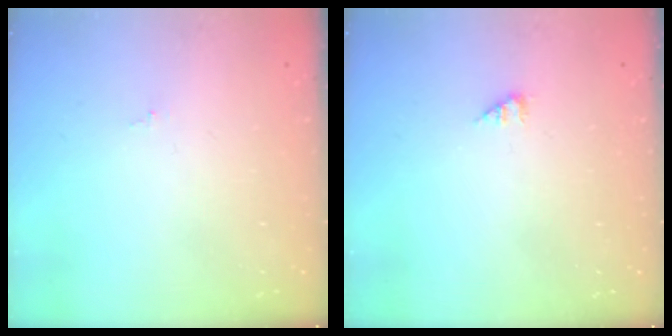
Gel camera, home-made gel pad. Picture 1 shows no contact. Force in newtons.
{"total": 1.3, "press": 1.3, "slide": 0.2}